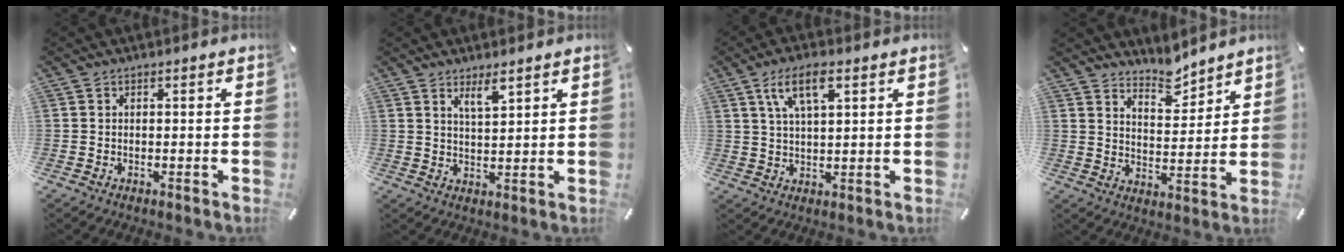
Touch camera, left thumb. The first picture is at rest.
{"total": 4.2, "force": [3.5, 1.0, 2.2], "torque": [-0.042, -0.016, 0.061]}
{"total": 8.3, "force": [4.2, 3.1, 6.4], "torque": [-0.128, 0.005, 0.073]}
{"total": 7.3, "force": [6.7, 2.8, 0.5], "torque": [-0.006, -0.055, 0.126]}